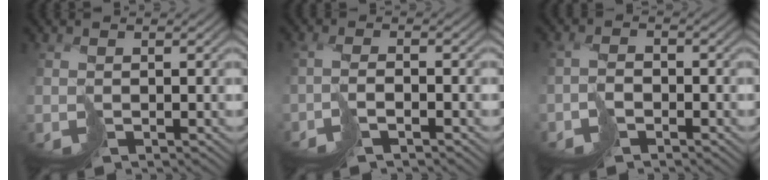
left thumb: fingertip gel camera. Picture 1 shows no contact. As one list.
[{"total": 2.1, "force": [-1.6, -0.4, 1.3], "torque": [-0.023, 0.007, -0.034]}, {"total": 2.3, "force": [-1.8, 1.0, 1.0], "torque": [-0.010, 0.007, -0.040]}]